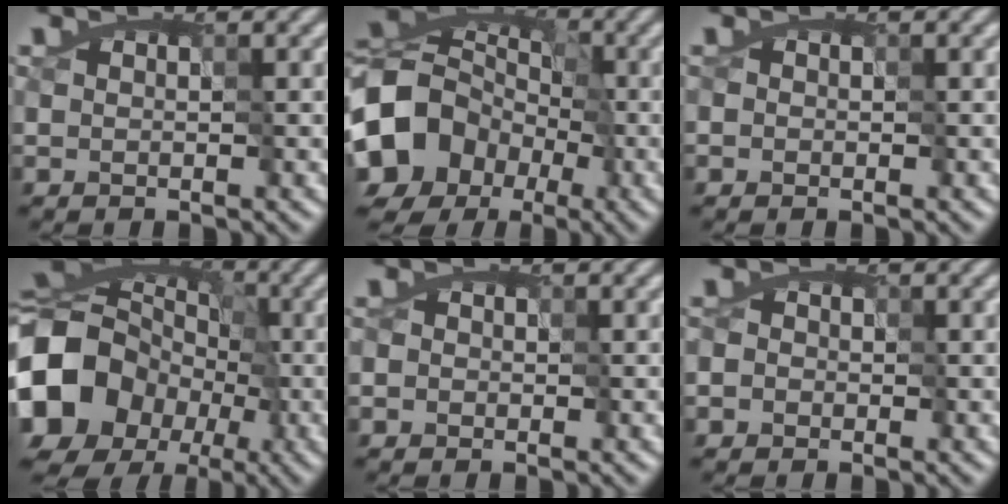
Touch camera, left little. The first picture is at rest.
{"total": 15.1, "force": [-6.1, 12.5, 5.9], "torque": [-0.129, -0.014, -0.135]}
{"total": 0.7, "force": [0.1, 0.6, 0.2], "torque": [-0.003, 0.003, 0.002]}
{"total": 17.8, "force": [-6.3, 14.8, 7.7], "torque": [-0.134, -0.013, -0.137]}
{"total": 2.1, "force": [0.2, 1.8, 0.9], "torque": [-0.015, 0.012, 0.006]}
{"total": 3.1, "force": [0.1, 2.8, 1.3], "torque": [-0.011, 0.018, -0.014]}